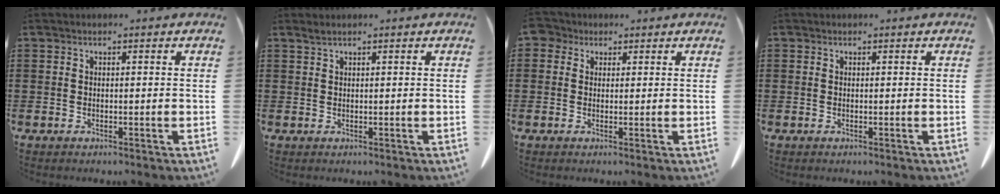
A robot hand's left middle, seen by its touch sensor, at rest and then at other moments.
{"total": 0.8, "force": [0.6, 0.0, 0.5], "torque": [-0.011, 0.000, 0.012]}
{"total": 1.9, "force": [0.9, 1.5, 0.7], "torque": [-0.020, 0.007, 0.017]}
{"total": 0.0}